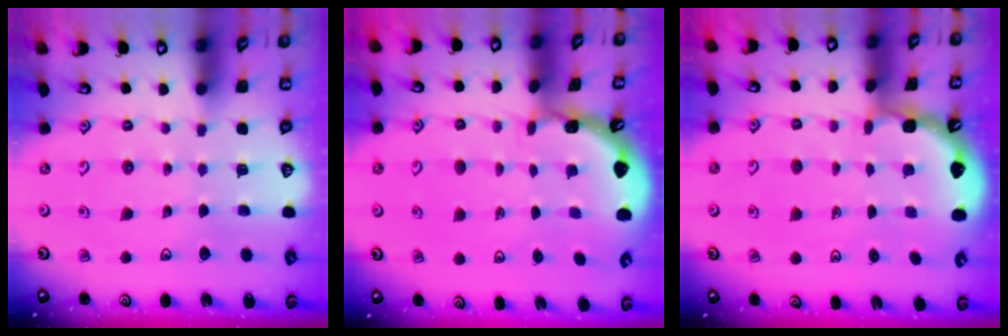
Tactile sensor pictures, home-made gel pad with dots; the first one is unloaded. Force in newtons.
{"total": 1.8, "press": 1.8, "slide": 0.1}
{"total": 2.0, "press": 2.0, "slide": 0.2}